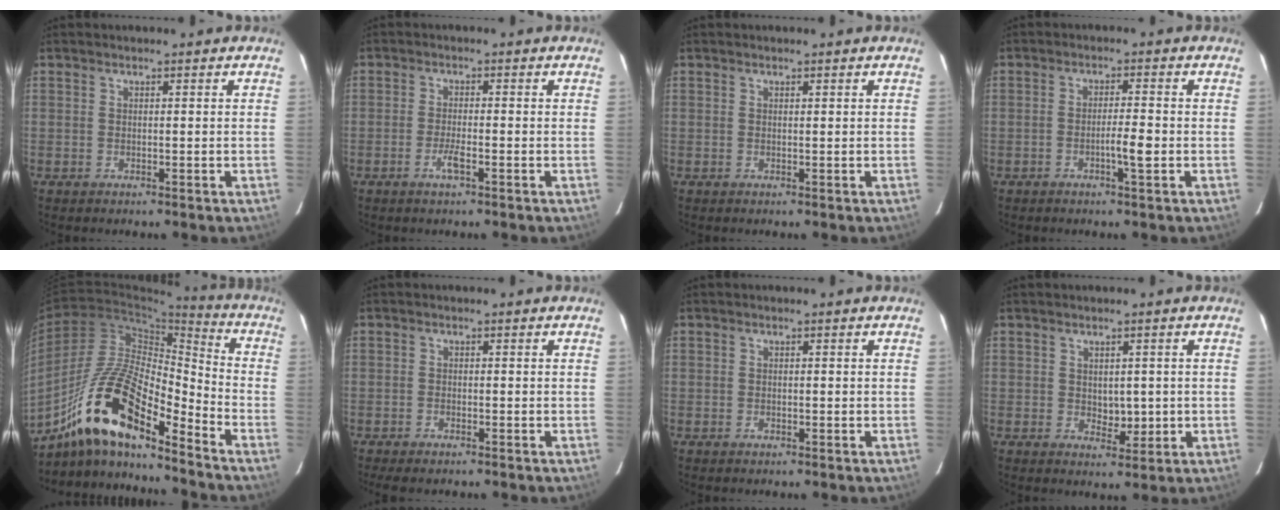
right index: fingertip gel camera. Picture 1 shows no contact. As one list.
[{"total": 2.8, "force": [-1.4, 0.4, 2.4], "torque": [-0.049, -0.002, -0.027]}, {"total": 0.0}, {"total": 3.5, "force": [-1.2, 0.2, 3.3], "torque": [-0.055, 0.001, -0.020]}, {"total": 17.3, "force": [-11.9, 4.2, 11.8], "torque": [-0.220, 0.019, -0.210]}, {"total": 3.0, "force": [-2.2, 1.0, 1.8], "torque": [-0.035, -0.007, -0.031]}, {"total": 0.9, "force": [-0.3, 0.6, 0.6], "torque": [-0.010, 0.001, -0.004]}, {"total": 1.9, "force": [-0.1, 1.1, 1.5], "torque": [-0.025, -0.003, 0.003]}]